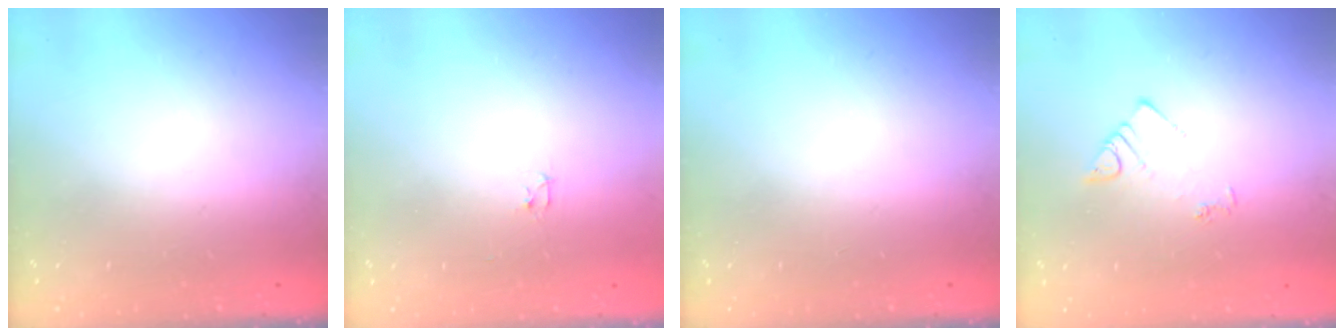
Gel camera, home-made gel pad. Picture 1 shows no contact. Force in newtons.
{"total": 2.4, "press": 2.3, "slide": 0.4}
{"total": 0.0}
{"total": 4.2, "press": 4.2, "slide": 0.5}